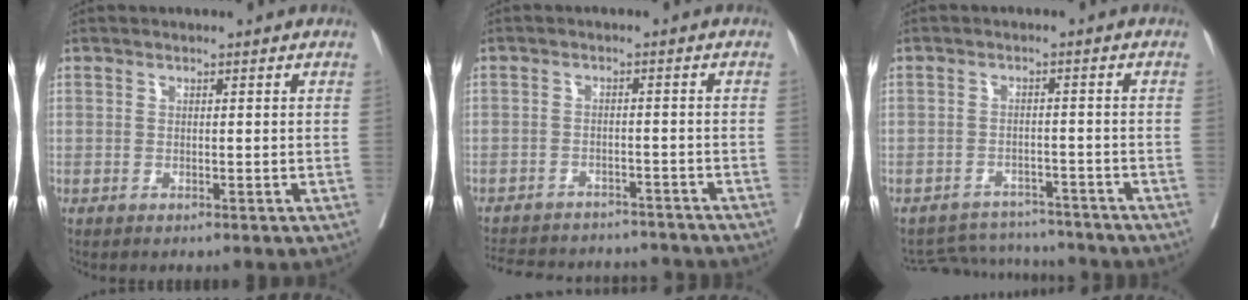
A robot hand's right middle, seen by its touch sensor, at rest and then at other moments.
{"total": 16.6, "force": [-15.2, 4.7, 4.7], "torque": [-0.126, -0.002, -0.201]}
{"total": 7.7, "force": [-7.6, 1.4, -0.5], "torque": [0.004, 0.010, -0.106]}